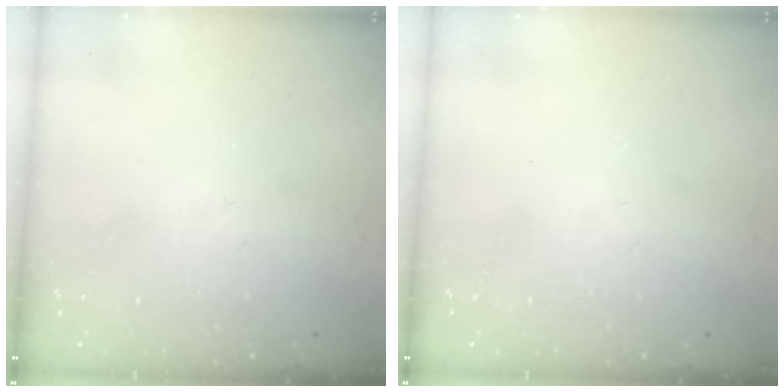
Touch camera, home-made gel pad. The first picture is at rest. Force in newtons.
{"total": 0.0}